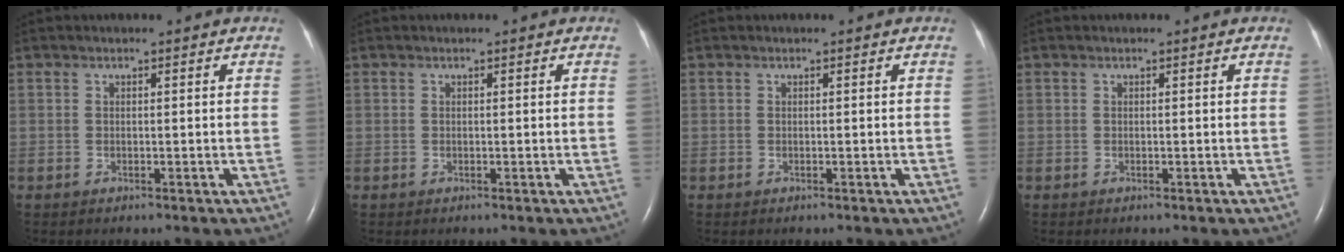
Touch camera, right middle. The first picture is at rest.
{"total": 0.0}
{"total": 0.0}
{"total": 0.0}